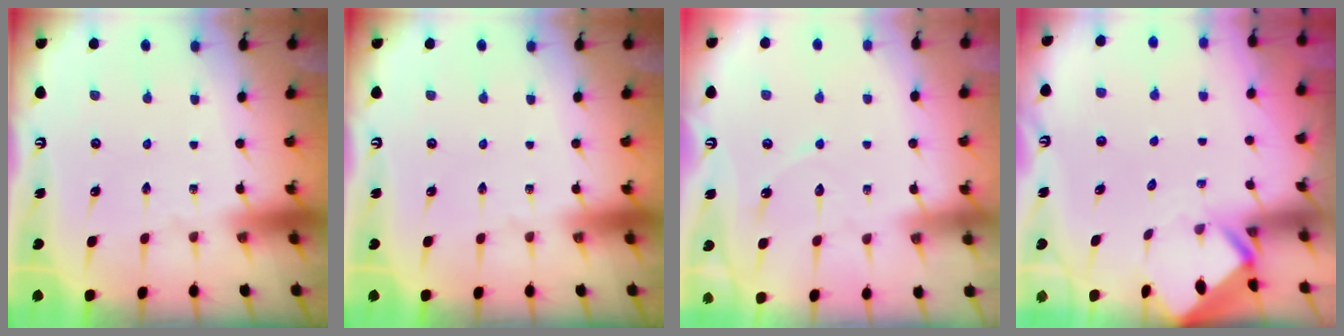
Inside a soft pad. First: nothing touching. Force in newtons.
{"total": 0.0}
{"total": 4.7, "press": 4.7, "slide": 0.5}
{"total": 2.7, "press": 2.7, "slide": 0.2}